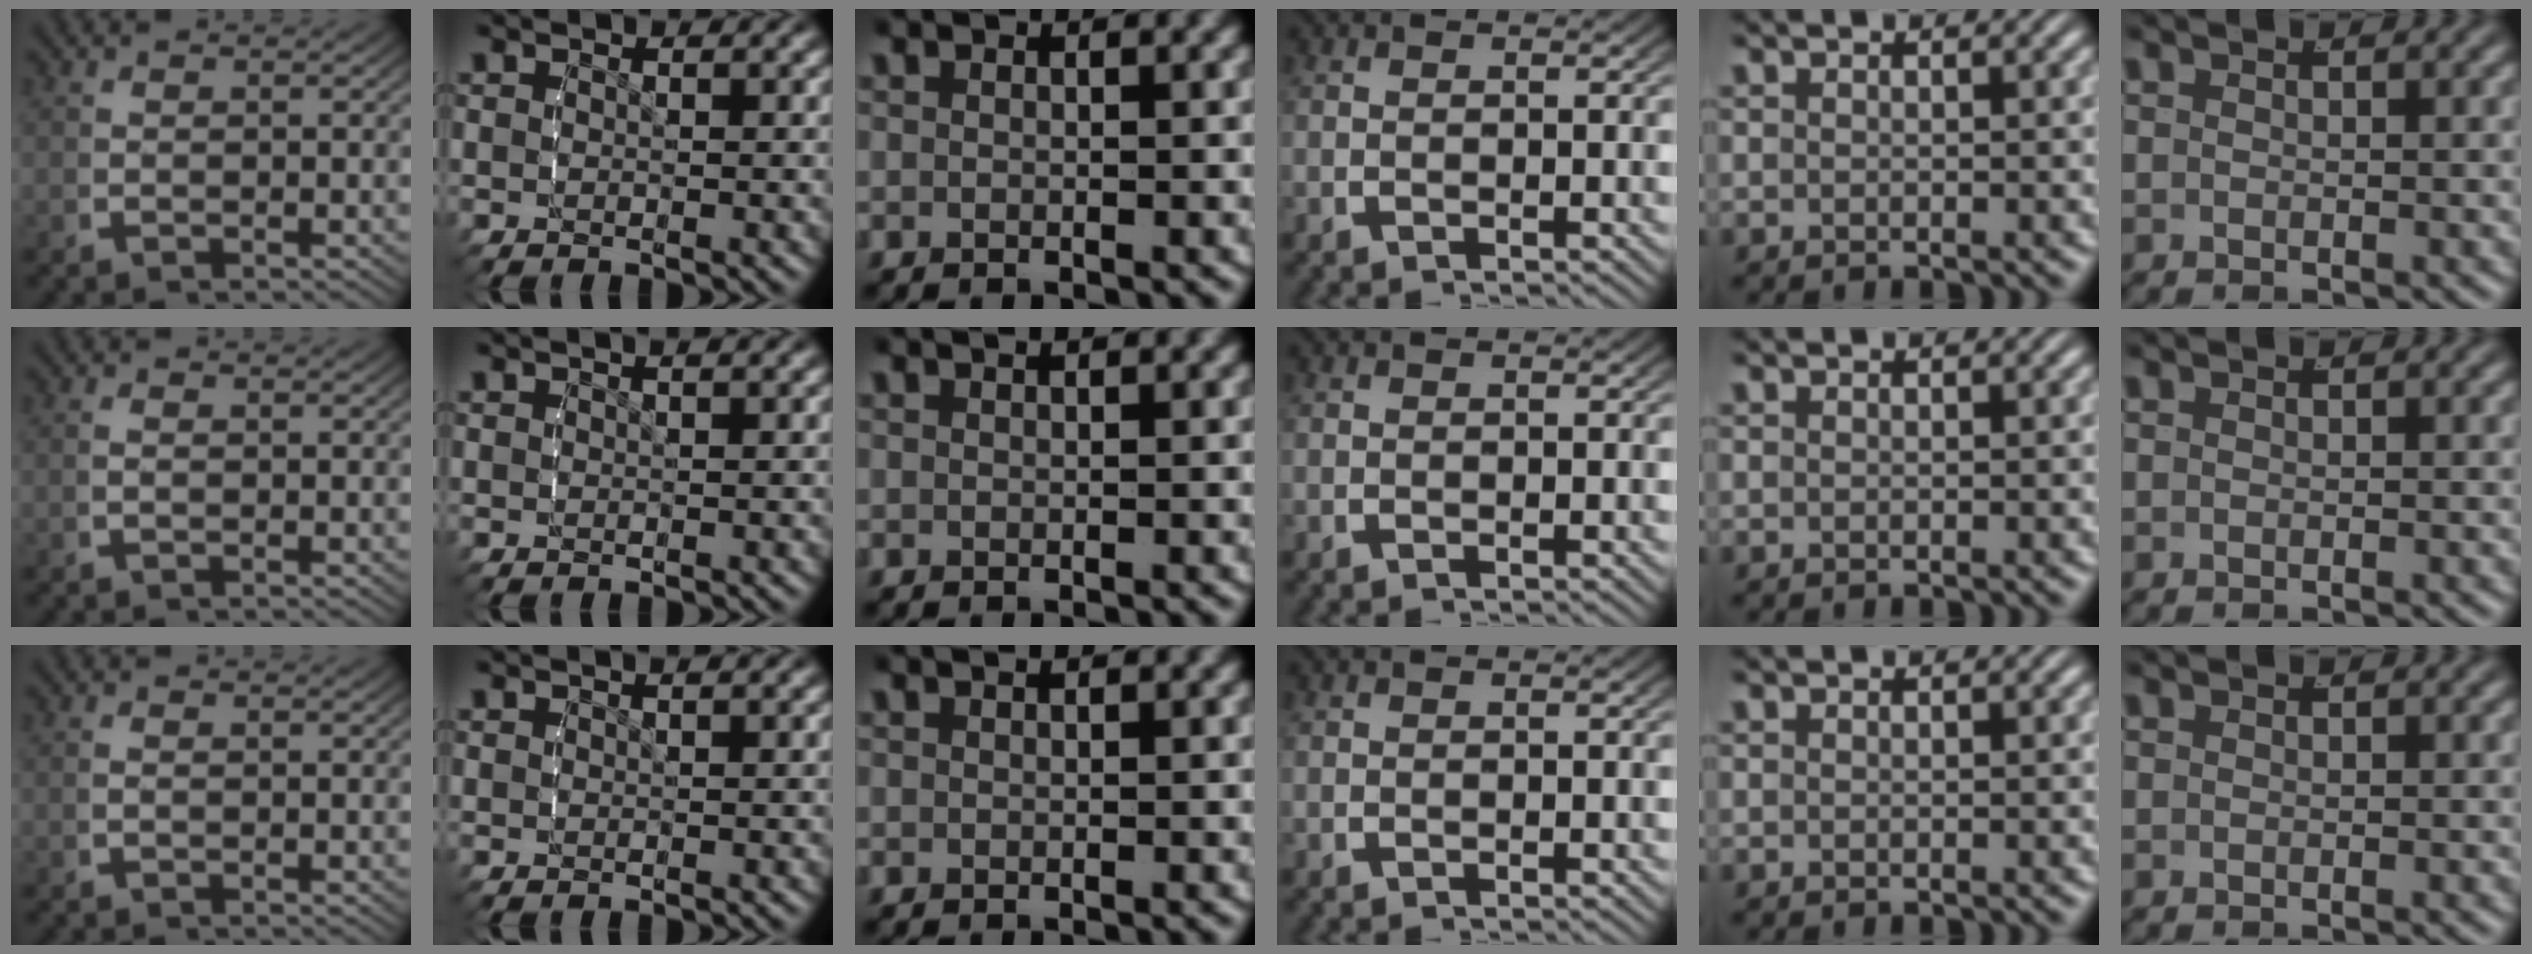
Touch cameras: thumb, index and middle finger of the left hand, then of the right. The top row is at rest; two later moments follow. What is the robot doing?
{"motion": "lift_and_place", "object": "glue stick"}